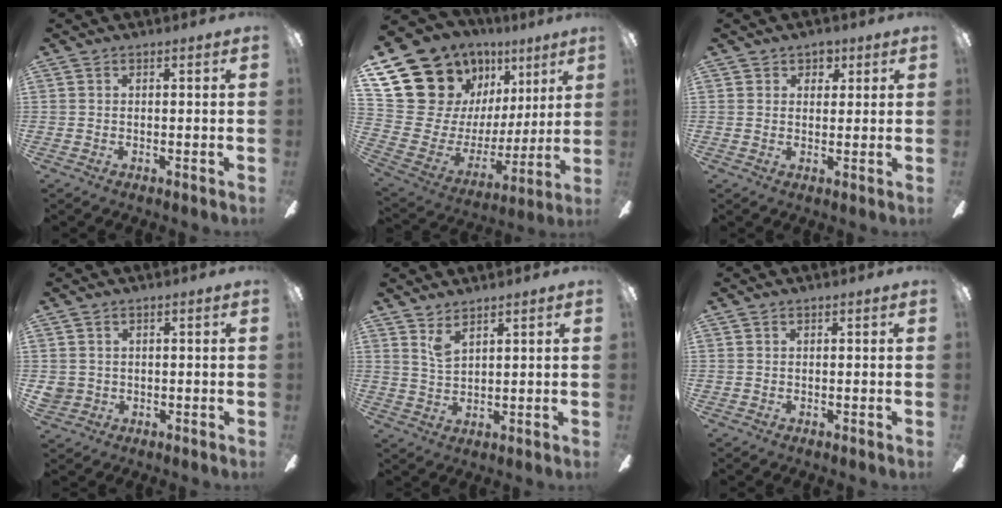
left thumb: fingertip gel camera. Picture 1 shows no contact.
{"total": 18.3, "force": [11.4, 12.9, 6.1], "torque": [-0.126, -0.091, 0.241]}
{"total": 3.5, "force": [2.2, 2.7, 0.6], "torque": [0.003, -0.006, 0.036]}
{"total": 2.6, "force": [0.5, 2.5, 0.4], "torque": [-0.012, 0.007, 0.009]}
{"total": 4.1, "force": [3.1, 1.4, 2.3], "torque": [-0.053, -0.006, 0.058]}
{"total": 0.0}